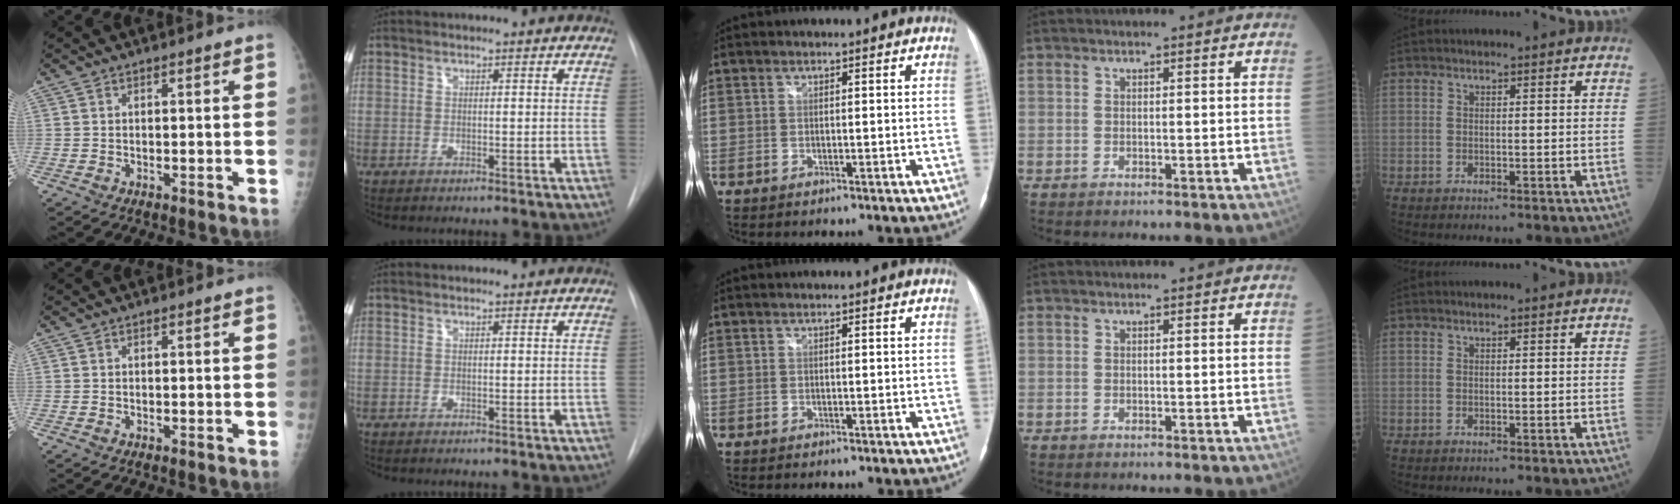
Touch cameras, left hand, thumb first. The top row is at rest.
{}